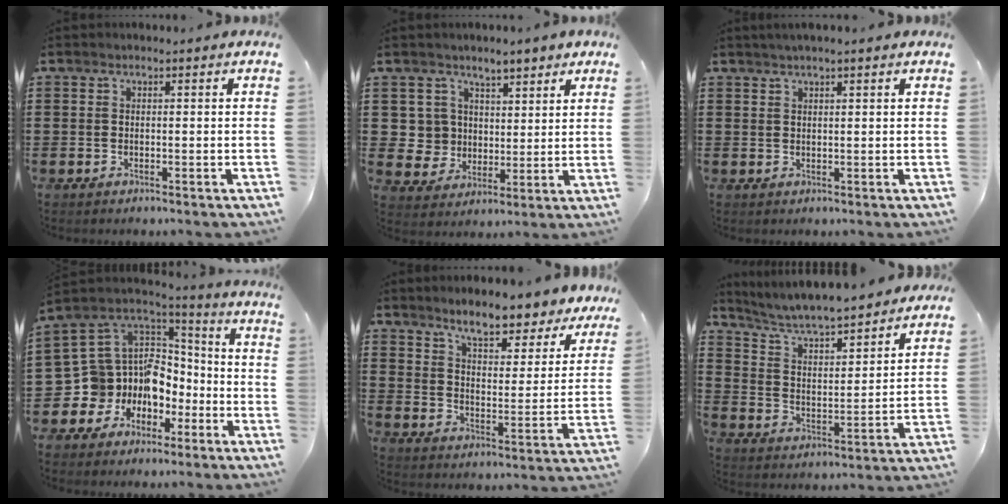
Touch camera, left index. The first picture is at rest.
{"total": 6.5, "force": [4.0, 5.1, -0.9], "torque": [-0.027, -0.016, 0.078]}
{"total": 1.5, "force": [1.2, 0.0, 1.0], "torque": [-0.019, 0.001, 0.022]}
{"total": 10.4, "force": [-2.5, 9.7, 2.9], "torque": [-0.099, -0.016, -0.040]}
{"total": 7.0, "force": [6.4, 0.6, 2.6], "torque": [-0.070, -0.043, 0.108]}
{"total": 5.6, "force": [5.2, 0.4, 1.9], "torque": [-0.060, -0.038, 0.084]}